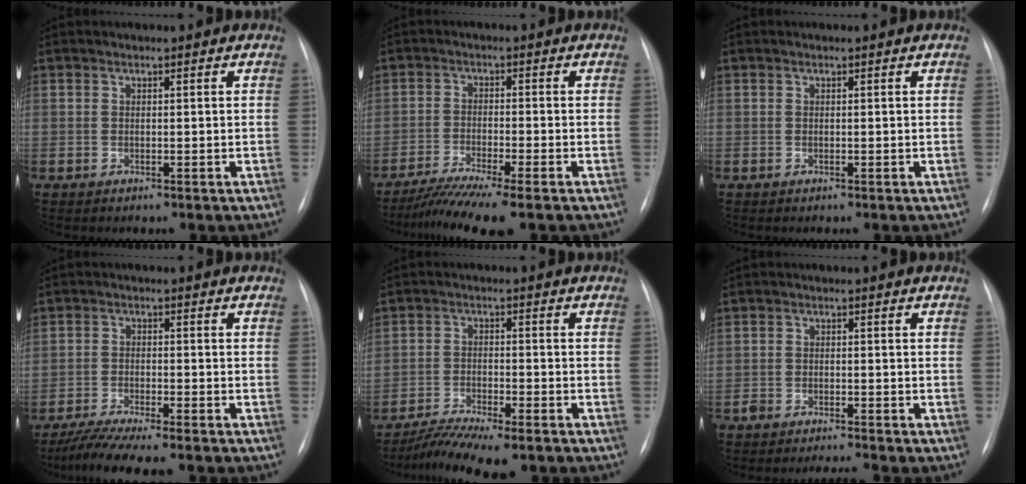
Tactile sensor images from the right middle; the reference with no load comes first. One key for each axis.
{"total": 7.7, "fx": -6.1, "fy": -0.8, "fz": 4.7, "tx": -0.080, "ty": -0.024, "tz": -0.103}
{"total": 0.0}
{"total": 7.7, "fx": -6.5, "fy": -0.2, "fz": 4.1, "tx": -0.067, "ty": -0.021, "tz": -0.108}
{"total": 8.7, "fx": -6.9, "fy": 1.2, "fz": 5.1, "tx": -0.087, "ty": -0.017, "tz": -0.116}
{"total": 3.1, "fx": -3.0, "fy": -0.3, "fz": 1.0, "tx": -0.018, "ty": -0.010, "tz": -0.050}